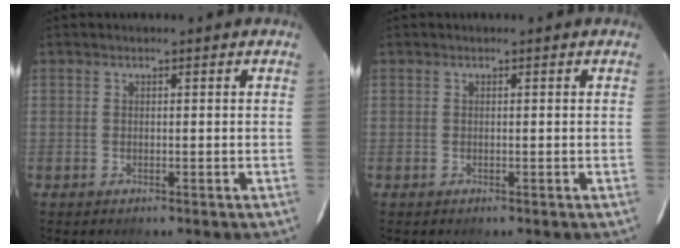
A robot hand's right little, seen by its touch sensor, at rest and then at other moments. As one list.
[{"total": 0.0}]